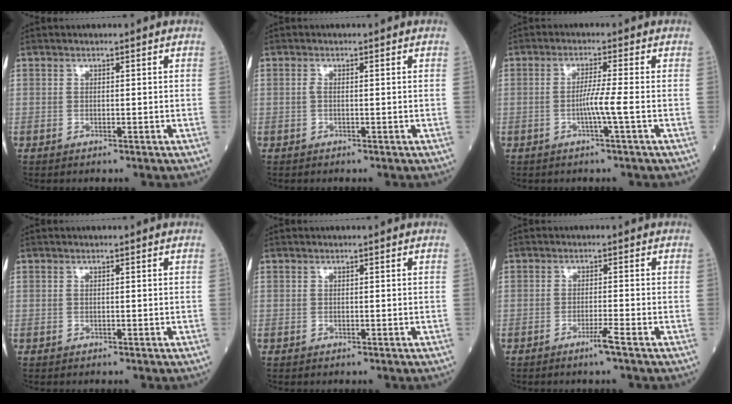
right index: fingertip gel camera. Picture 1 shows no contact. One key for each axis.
{"total": 0.9, "fx": 0.0, "fy": 0.3, "fz": 0.8, "tx": -0.019, "ty": 0.000, "tz": -0.002}
{"total": 3.5, "fx": -1.0, "fy": -1.0, "fz": 3.2, "tx": -0.058, "ty": -0.003, "tz": -0.020}
{"total": 0.0}
{"total": 0.0}
{"total": 2.6, "fx": -1.7, "fy": -0.7, "fz": 1.8, "tx": -0.031, "ty": -0.005, "tz": -0.034}